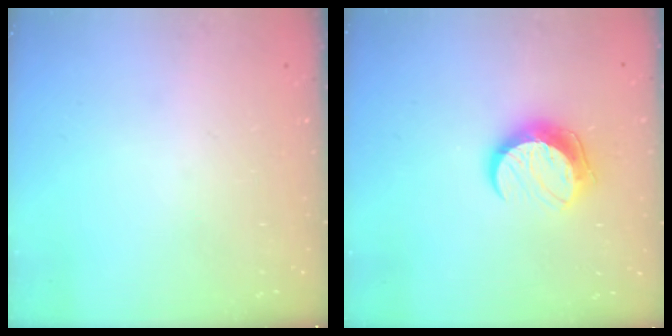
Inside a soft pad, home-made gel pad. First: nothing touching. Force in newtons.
{"total": 10.4, "press": 10.4, "slide": 0.5}